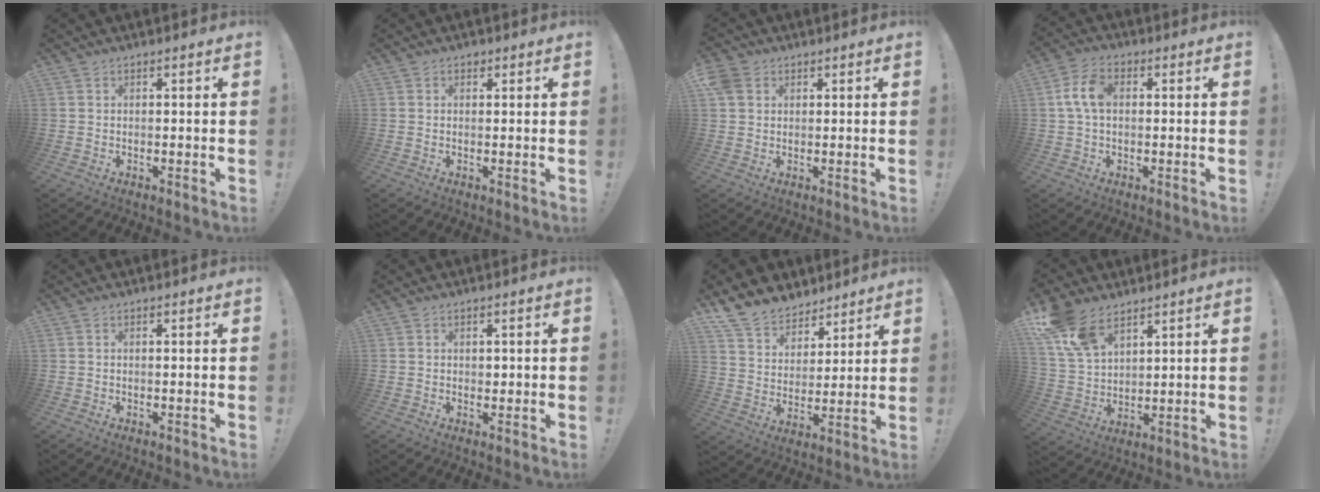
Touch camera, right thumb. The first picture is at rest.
{"total": 0.9, "force": [0.6, 0.7, 0.2], "torque": [0.004, -0.003, 0.009]}
{"total": 4.6, "force": [2.0, 3.7, 2.0], "torque": [-0.035, 0.003, 0.041]}
{"total": 8.0, "force": [0.9, 5.0, 6.2], "torque": [-0.124, 0.013, 0.019]}
{"total": 0.0}
{"total": 0.8, "force": [0.3, 0.7, 0.1], "torque": [0.008, -0.003, 0.004]}
{"total": 11.9, "force": [9.6, 6.7, 1.8], "torque": [-0.050, -0.074, 0.190]}
{"total": 12.5, "force": [8.6, 6.9, 5.9], "torque": [-0.120, -0.038, 0.171]}